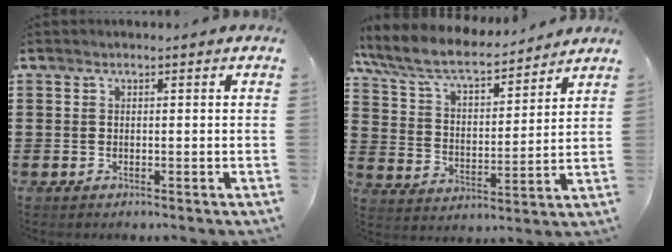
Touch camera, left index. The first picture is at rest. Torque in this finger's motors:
{"motor_torque": [1.39, -0.75, 0.50, 0.07]}